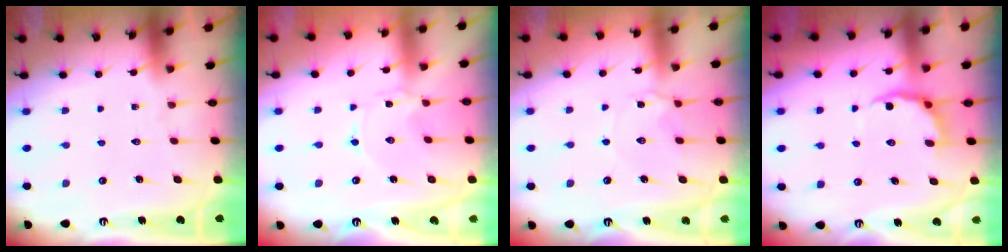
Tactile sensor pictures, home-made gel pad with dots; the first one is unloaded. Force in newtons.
{"total": 0.0}
{"total": 5.5, "press": 5.5, "slide": 0.5}
{"total": 5.2, "press": 4.3, "slide": 2.8}